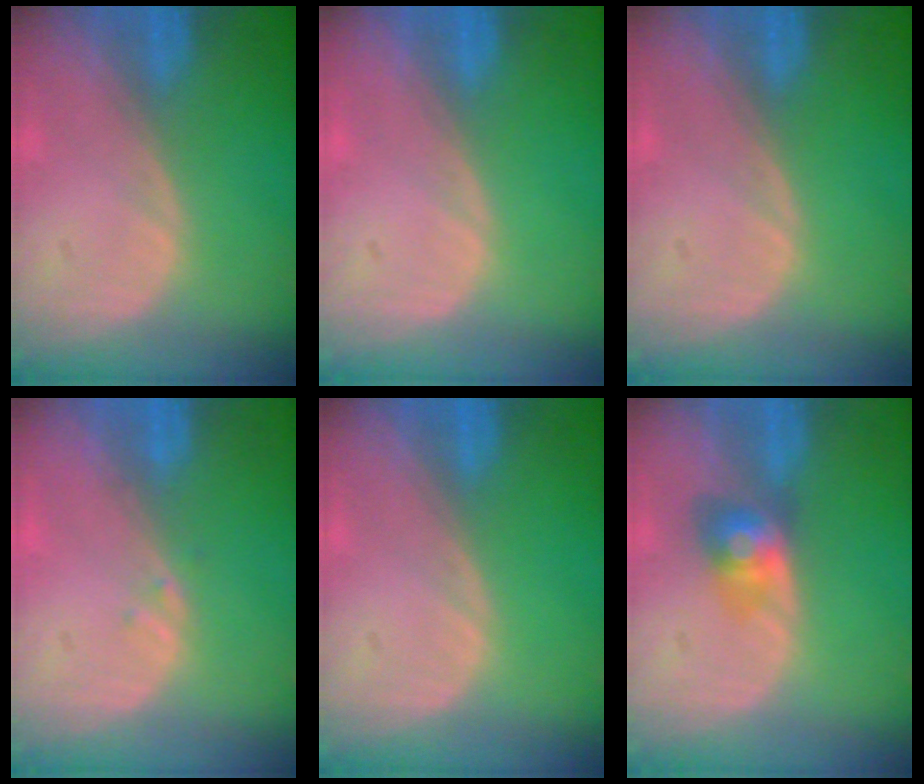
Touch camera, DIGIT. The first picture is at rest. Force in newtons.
{"total": 0.0}
{"total": 0.0}
{"total": 0.7, "press": 0.6, "slide": 0.3}
{"total": 0.0}
{"total": 3.7, "press": 3.7, "slide": 0.2}